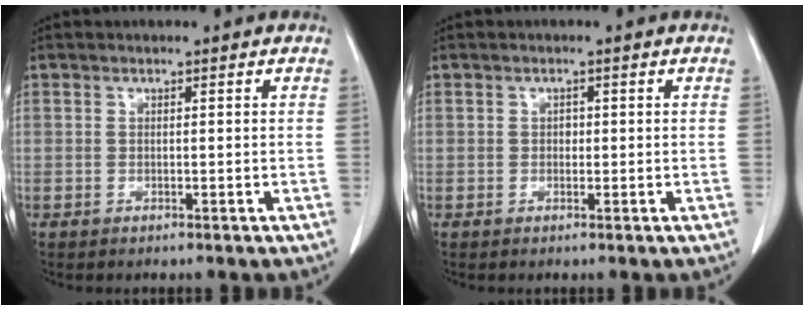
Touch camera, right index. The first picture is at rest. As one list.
[{"total": 0.8, "force": [0.0, 0.6, 0.5], "torque": [-0.004, 0.003, -0.002]}]